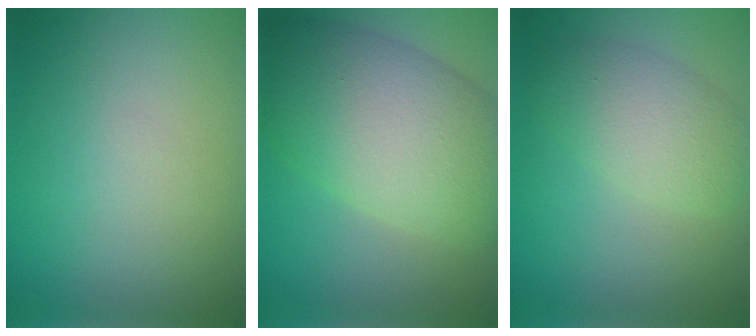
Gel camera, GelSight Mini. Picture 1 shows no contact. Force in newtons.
{"total": 11.1, "press": 11.1, "slide": 0.6}
{"total": 4.2, "press": 4.2, "slide": 0.1}